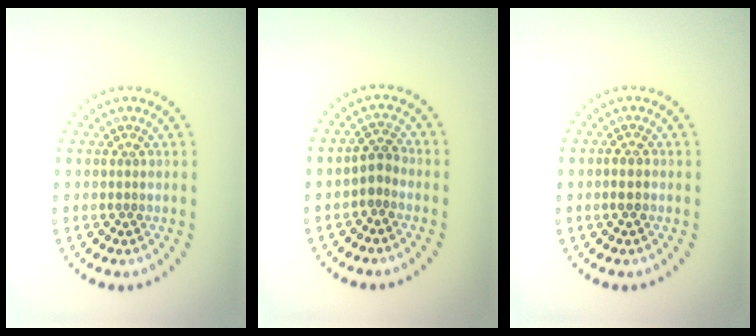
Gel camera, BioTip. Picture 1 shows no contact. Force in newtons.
{"total": 1.6, "press": 1.3, "slide": 0.9}
{"total": 1.2, "press": 1.1, "slide": 0.4}